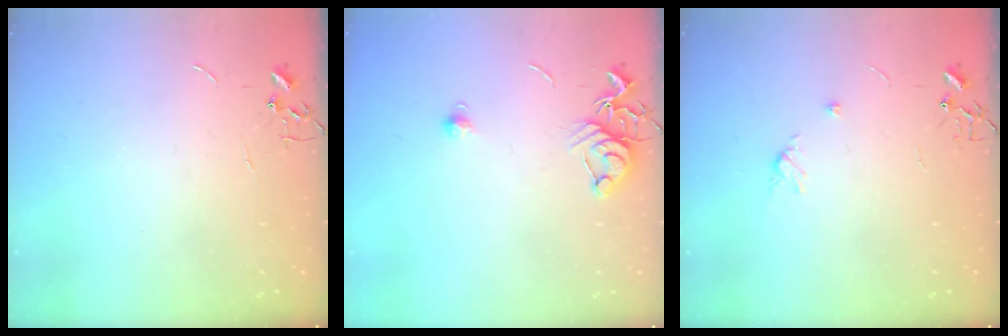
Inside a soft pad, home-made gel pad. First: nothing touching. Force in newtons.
{"total": 8.4, "press": 8.4, "slide": 0.9}
{"total": 5.6, "press": 5.6, "slide": 0.6}